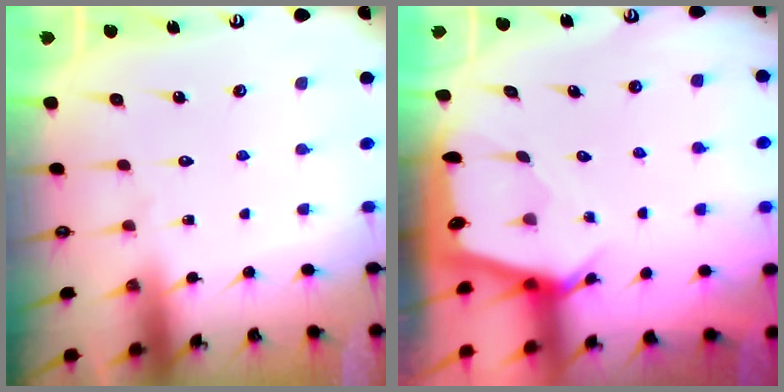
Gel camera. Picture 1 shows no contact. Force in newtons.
{"total": 2.4, "press": 2.4, "slide": 0.2}